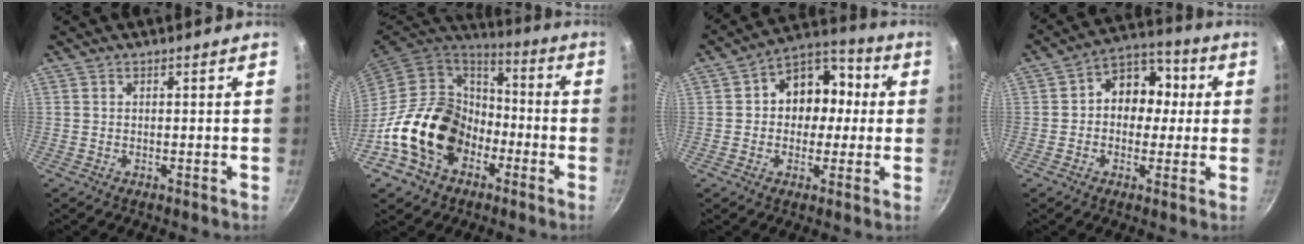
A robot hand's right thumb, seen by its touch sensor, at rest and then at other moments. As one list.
[{"total": 20.8, "force": [-6.7, 15.8, 11.7], "torque": [-0.184, 0.060, -0.114]}, {"total": 12.6, "force": [0.8, 10.1, 7.5], "torque": [-0.048, 0.033, -0.005]}, {"total": 11.0, "force": [0.8, 8.8, 6.5], "torque": [-0.037, 0.027, -0.006]}]